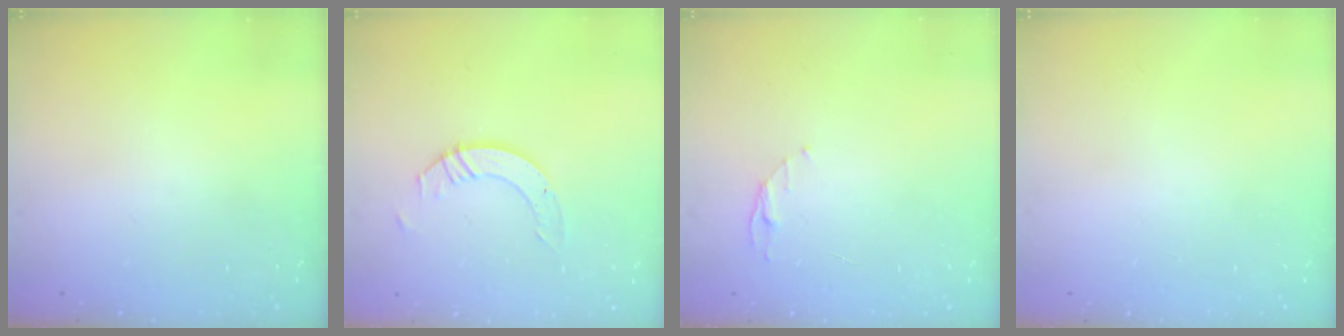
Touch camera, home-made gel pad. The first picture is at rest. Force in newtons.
{"total": 6.0, "press": 6.0, "slide": 0.4}
{"total": 4.4, "press": 4.4, "slide": 0.5}
{"total": 0.0}